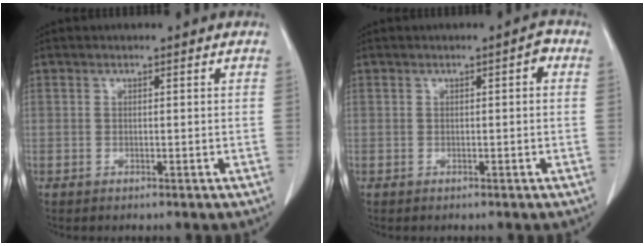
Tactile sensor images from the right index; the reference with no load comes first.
{"total": 2.0, "force": [0.5, 0.5, 1.8], "torque": [-0.025, 0.007, 0.006]}